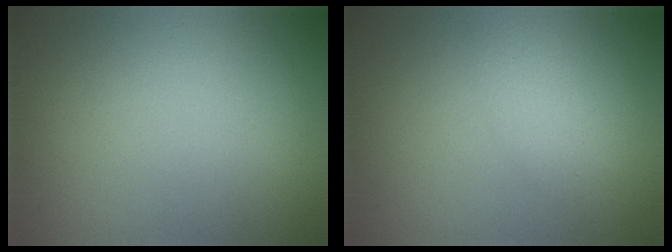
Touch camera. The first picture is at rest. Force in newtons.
{"total": 2.3, "press": 2.3, "slide": 0.1}